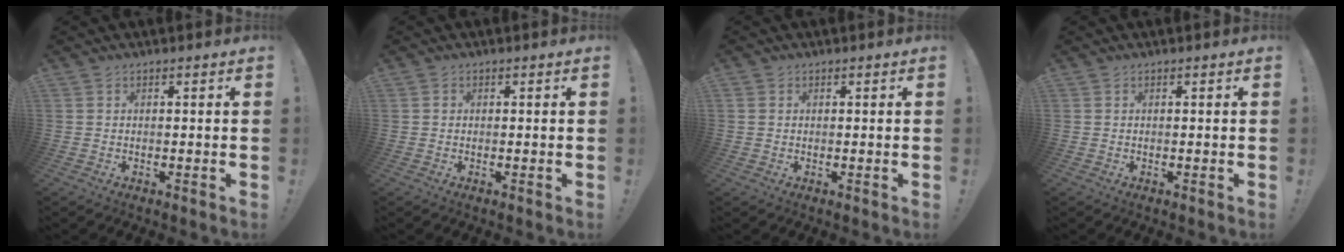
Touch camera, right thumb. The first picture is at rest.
{"total": 0.8, "force": [-0.1, 0.7, 0.3], "torque": [0.002, 0.001, -0.002]}
{"total": 0.9, "force": [0.2, 0.9, 0.0], "torque": [-0.003, 0.004, 0.005]}
{"total": 0.0}